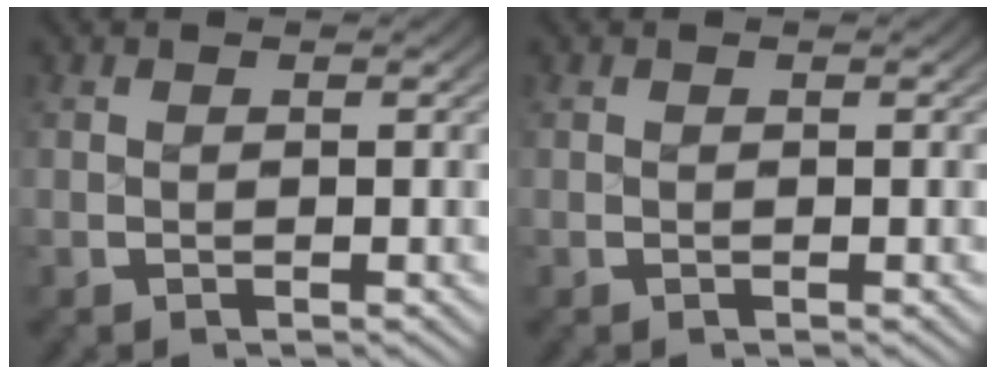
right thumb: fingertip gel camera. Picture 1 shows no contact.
{"total": 0.0}